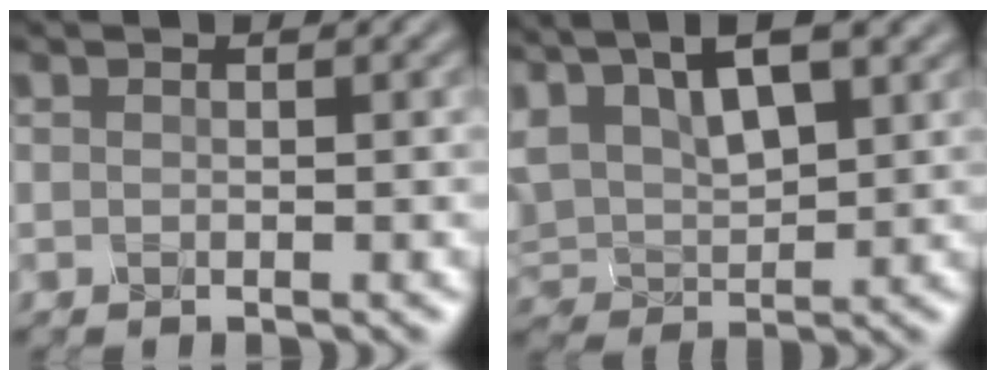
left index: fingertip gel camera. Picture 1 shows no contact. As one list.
[{"total": 8.6, "force": [4.2, 4.3, 6.2], "torque": [-0.154, 0.028, 0.068]}]